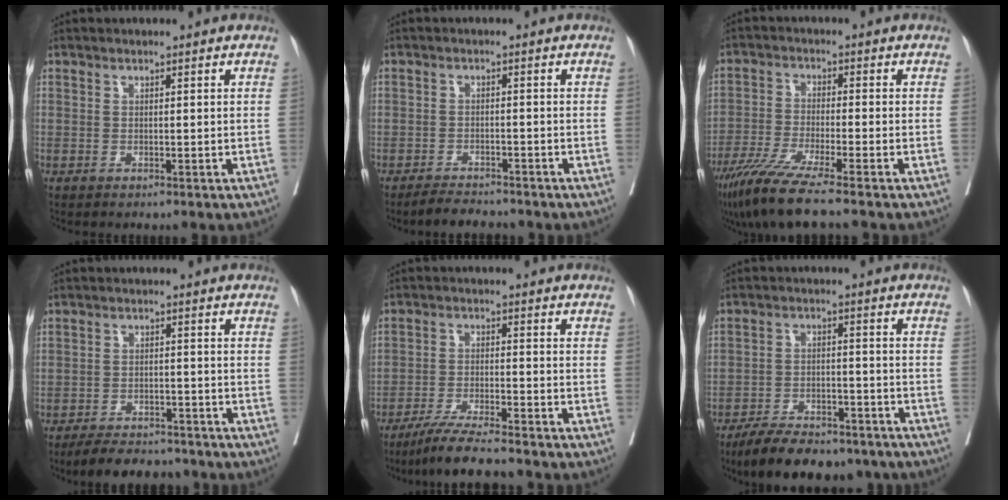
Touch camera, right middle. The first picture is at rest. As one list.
[{"total": 3.4, "force": [-3.2, 1.0, 0.6], "torque": [-0.019, -0.006, -0.053]}, {"total": 9.5, "force": [-7.2, -0.7, 6.1], "torque": [-0.106, -0.032, -0.127]}, {"total": 7.5, "force": [-6.7, 2.8, 2.1], "torque": [-0.031, -0.004, -0.098]}, {"total": 7.9, "force": [-6.9, -0.3, 3.9], "torque": [-0.069, -0.028, -0.120]}, {"total": 13.6, "force": [-11.4, 4.5, 5.9], "torque": [-0.081, 0.009, -0.167]}]